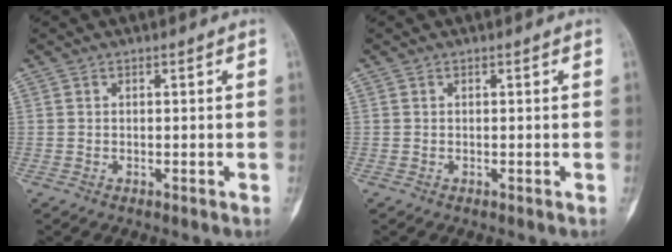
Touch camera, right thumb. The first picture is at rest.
{"total": 0.0}